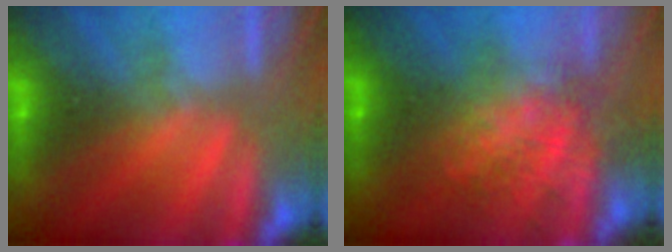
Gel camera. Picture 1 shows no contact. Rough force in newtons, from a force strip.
{"total": 9.6}